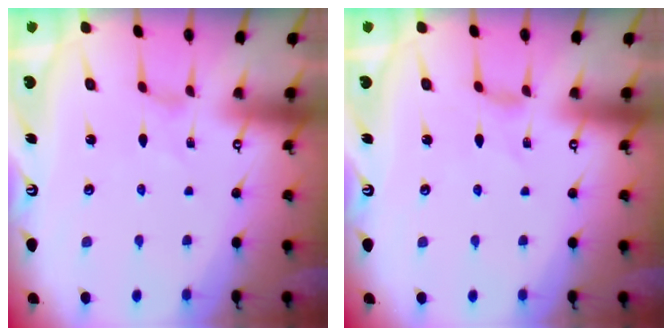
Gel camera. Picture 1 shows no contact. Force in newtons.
{"total": 1.3, "press": 1.3, "slide": 0.3}